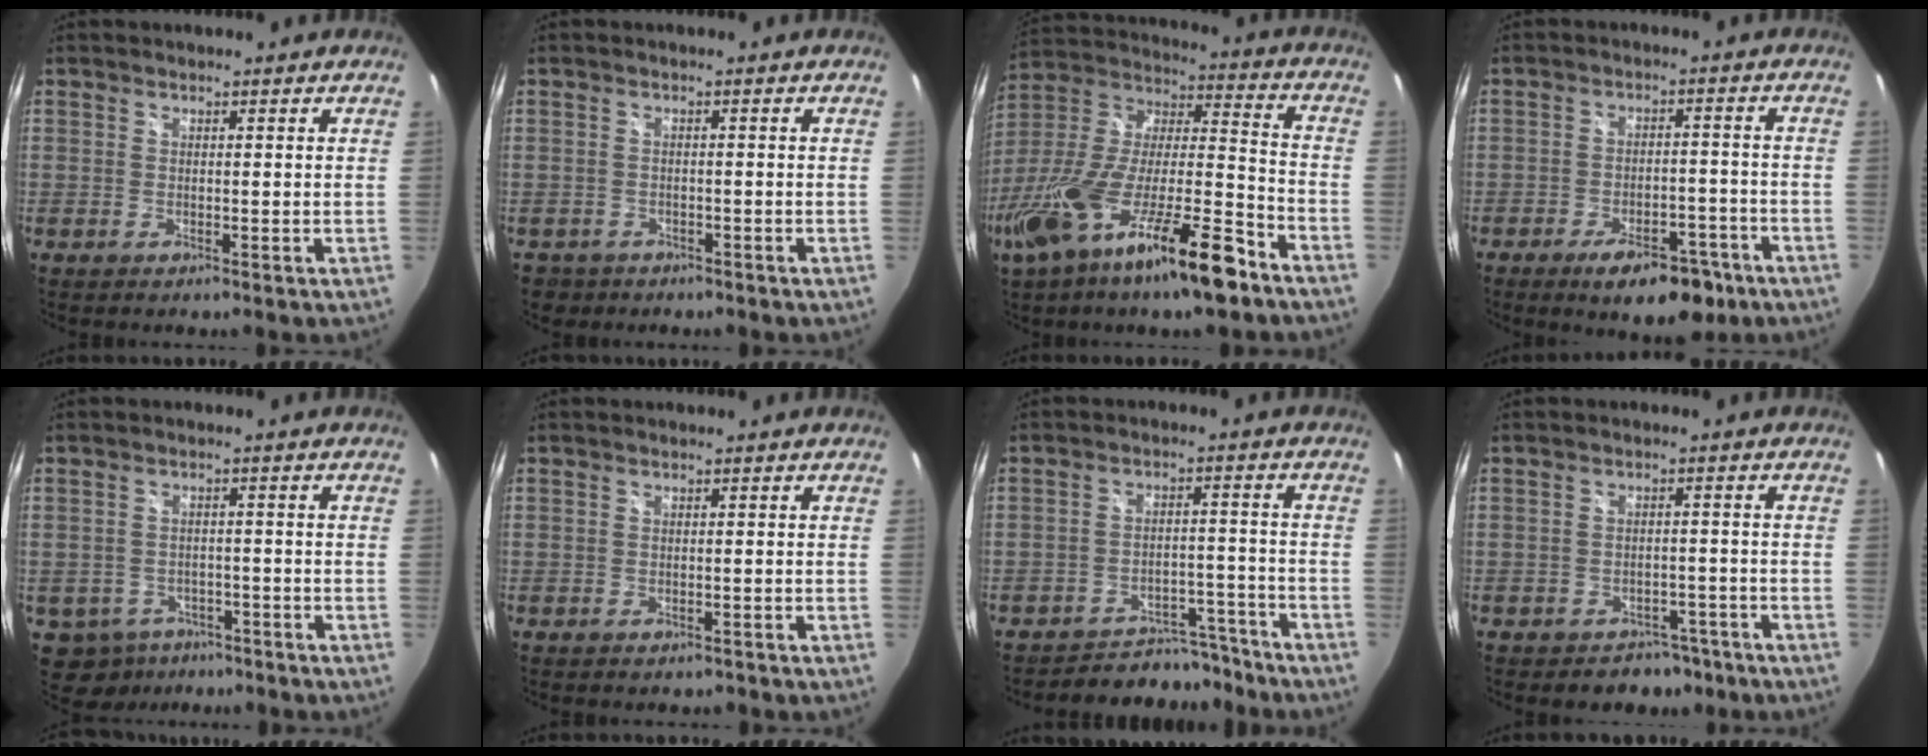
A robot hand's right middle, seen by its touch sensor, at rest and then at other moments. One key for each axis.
{"total": 3.1, "fx": -2.0, "fy": 2.2, "fz": 0.8, "tx": -0.026, "ty": -0.007, "tz": -0.030}
{"total": 24.7, "fx": -14.8, "fy": 4.7, "fz": 19.3, "tx": -0.352, "ty": -0.043, "tz": -0.261}
{"total": 10.1, "fx": -7.0, "fy": 3.6, "fz": 6.4, "tx": -0.105, "ty": -0.001, "tz": -0.096}
{"total": 8.1, "fx": -4.8, "fy": 5.8, "fz": 2.8, "tx": -0.082, "ty": -0.005, "tz": -0.062}
{"total": 0.5, "fx": -0.5, "fy": -0.1, "fz": 0.0, "tx": -0.001, "ty": -0.003, "tz": -0.008}
{"total": 10.1, "fx": -9.6, "fy": 2.9, "fz": 1.0, "tx": -0.019, "ty": 0.023, "tz": -0.129}
{"total": 4.9, "fx": -3.9, "fy": 3.0, "fz": 0.5, "tx": -0.007, "ty": 0.019, "tz": -0.044}